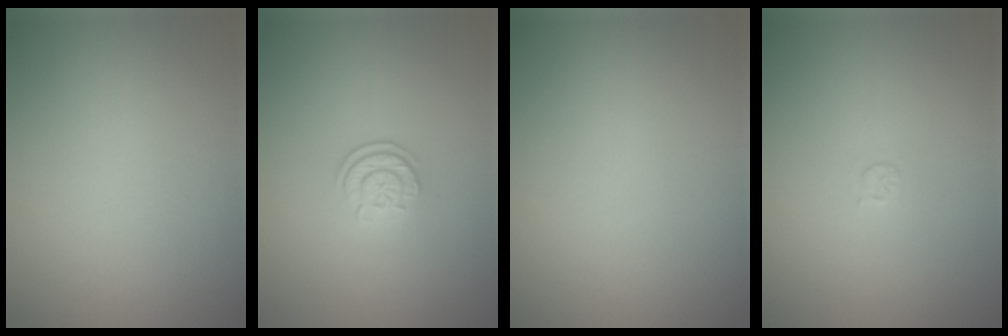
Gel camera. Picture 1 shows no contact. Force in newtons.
{"total": 2.3, "press": 1.7, "slide": 1.5}
{"total": 0.0}
{"total": 0.7, "press": 0.7, "slide": 0.1}